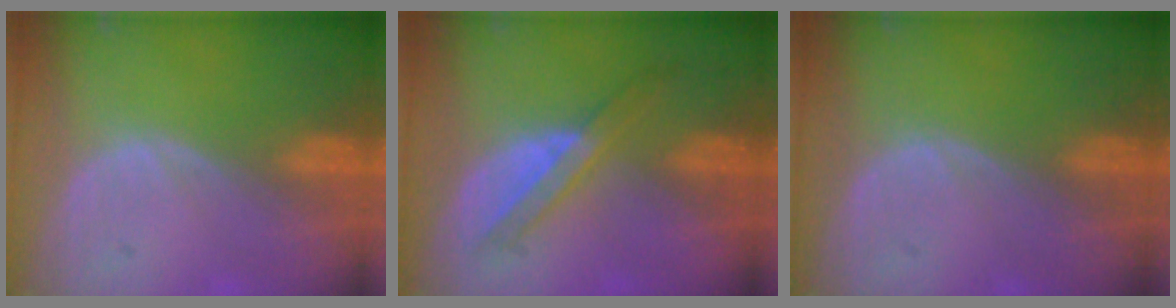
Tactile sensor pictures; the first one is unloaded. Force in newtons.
{"total": 5.8, "press": 5.3, "slide": 2.4}
{"total": 0.0}